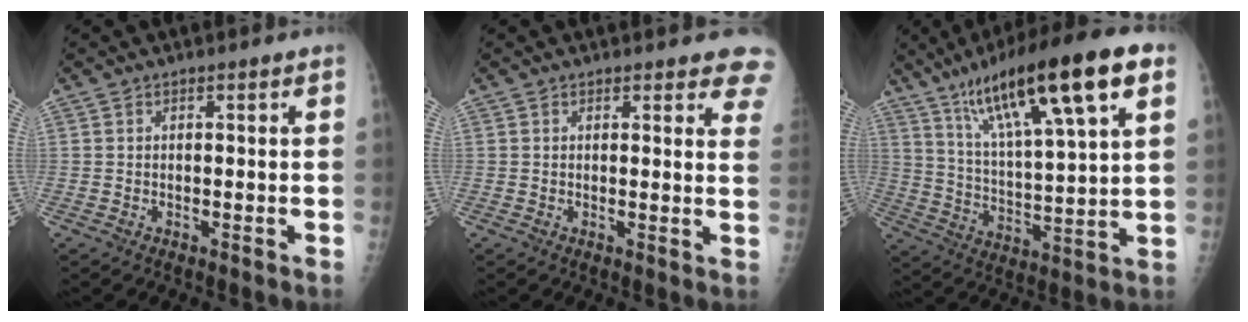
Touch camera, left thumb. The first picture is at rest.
{"total": 6.5, "force": [5.6, 2.0, 2.4], "torque": [0.011, -0.024, 0.039]}
{"total": 22.9, "force": [11.8, 4.7, 19.1], "torque": [-0.306, -0.014, 0.204]}